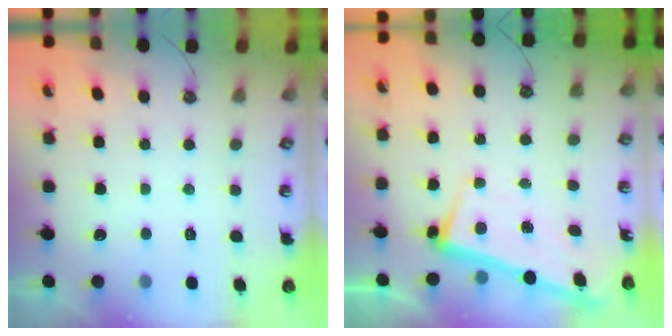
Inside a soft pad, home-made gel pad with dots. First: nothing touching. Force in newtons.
{"total": 2.4, "press": 2.2, "slide": 0.9}